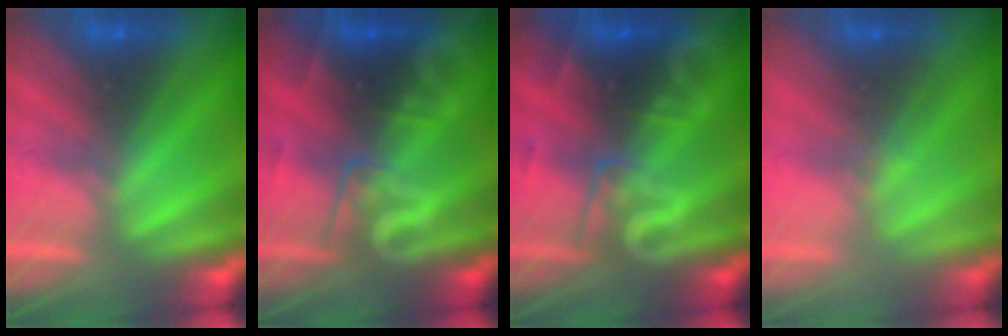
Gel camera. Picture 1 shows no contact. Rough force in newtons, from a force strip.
{"total": 2.7}
{"total": 2.7}
{"total": 2.3}